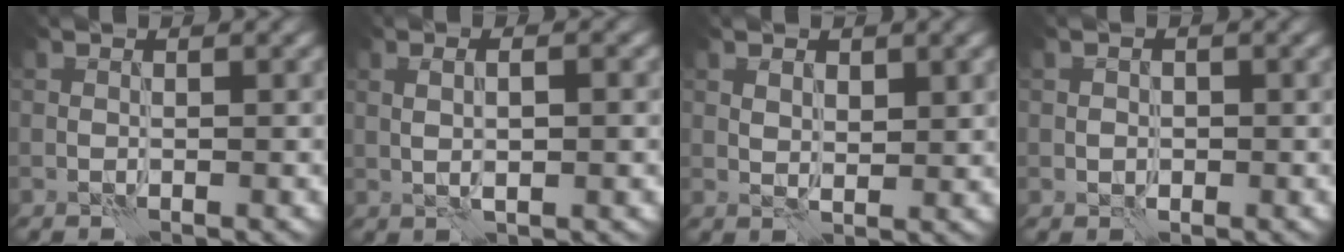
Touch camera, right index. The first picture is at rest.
{"total": 3.2, "force": [0.4, 0.9, 3.1], "torque": [-0.041, 0.003, 0.006]}
{"total": 1.9, "force": [1.0, 1.0, 1.3], "torque": [-0.022, -0.004, 0.020]}
{"total": 1.1, "force": [-0.2, 1.0, 0.5], "torque": [-0.006, -0.002, -0.004]}